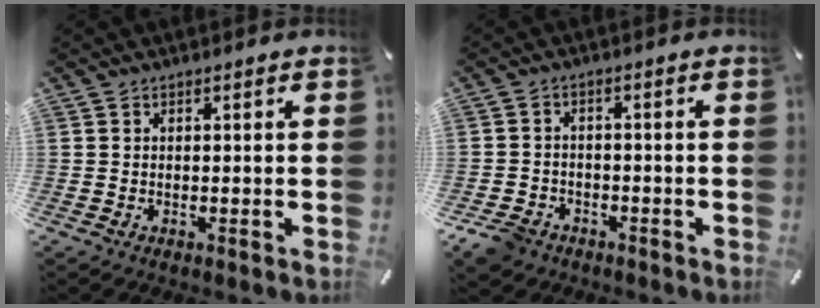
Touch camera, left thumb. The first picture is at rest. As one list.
[{"total": 5.0, "force": [-3.4, 3.4, 1.3], "torque": [-0.036, 0.016, -0.066]}]